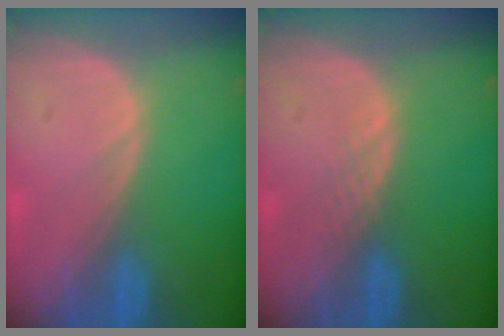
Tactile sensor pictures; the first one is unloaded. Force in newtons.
{"total": 1.3, "press": 1.2, "slide": 0.1}